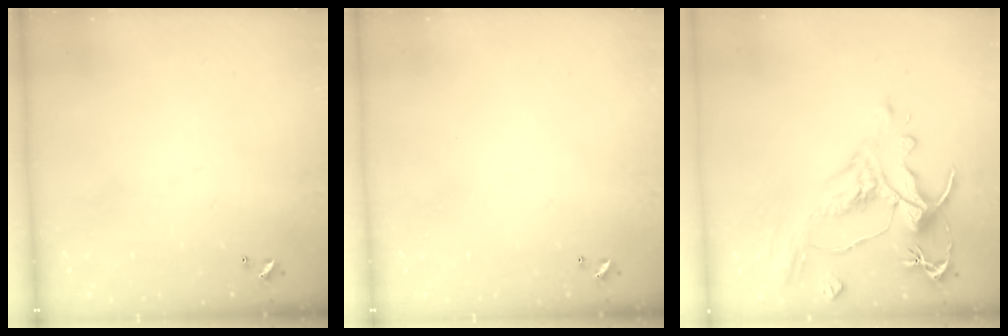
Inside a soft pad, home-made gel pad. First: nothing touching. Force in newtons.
{"total": 0.0}
{"total": 1.6, "press": 0.3, "slide": 1.5}